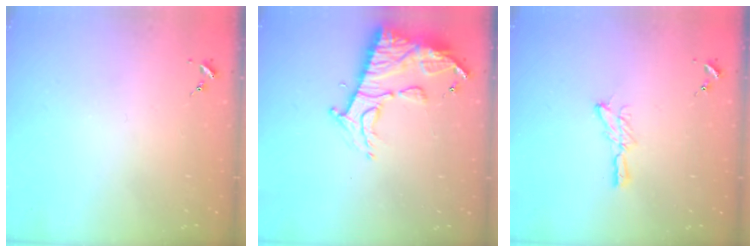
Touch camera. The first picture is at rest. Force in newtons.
{"total": 14.4, "press": 14.3, "slide": 1.6}
{"total": 6.6, "press": 6.6, "slide": 0.2}